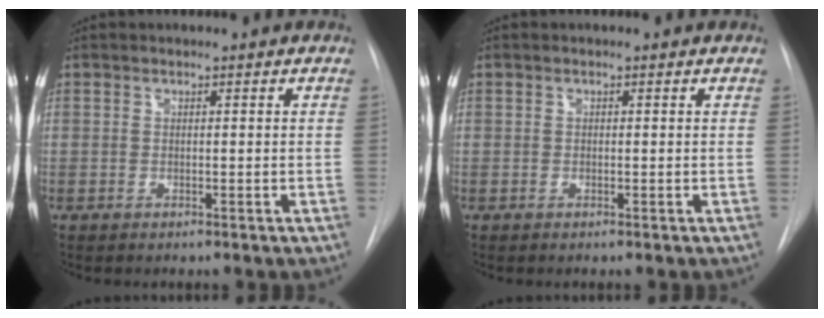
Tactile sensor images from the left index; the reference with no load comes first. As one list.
[{"total": 0.0}]